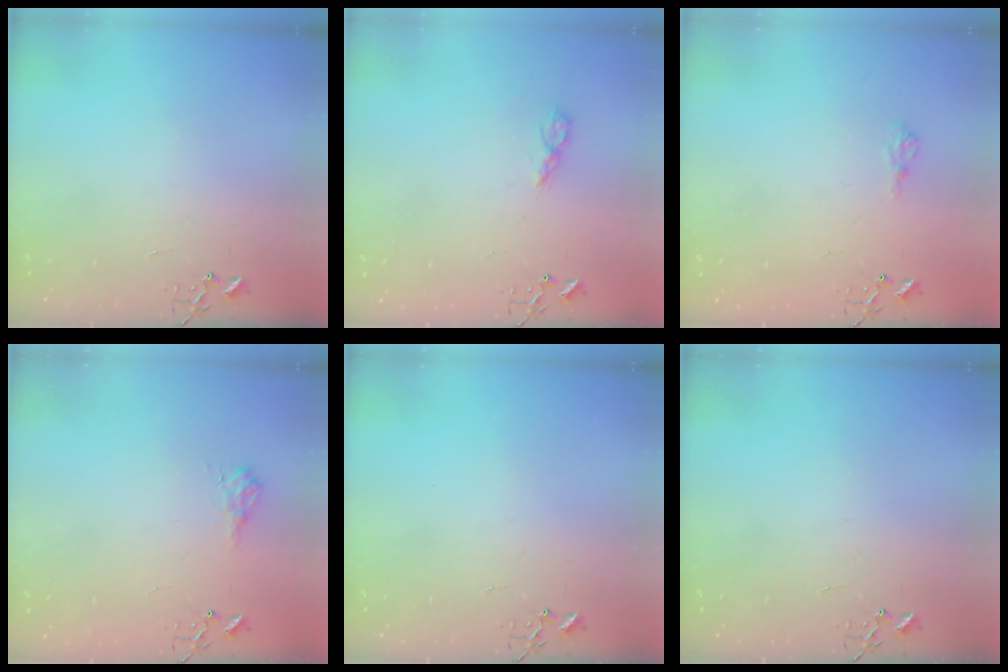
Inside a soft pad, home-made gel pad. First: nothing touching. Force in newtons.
{"total": 5.0, "press": 5.0, "slide": 0.6}
{"total": 6.5, "press": 6.5, "slide": 0.9}
{"total": 8.5, "press": 8.5, "slide": 0.8}
{"total": 0.0}
{"total": 0.0}